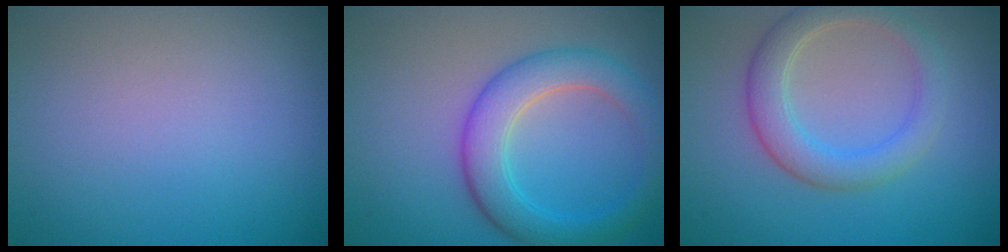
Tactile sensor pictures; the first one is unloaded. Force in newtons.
{"total": 5.1, "press": 5.1, "slide": 0.1}
{"total": 3.9, "press": 3.9, "slide": 0.1}